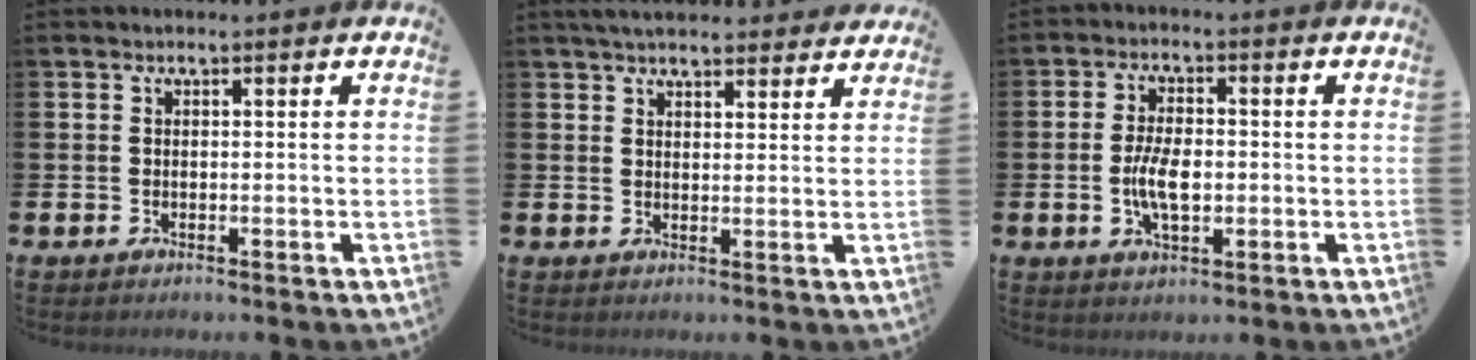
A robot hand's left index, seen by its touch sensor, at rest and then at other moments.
{"total": 4.1, "force": [4.0, 0.8, 0.9], "torque": [-0.025, -0.013, 0.074]}
{"total": 5.3, "force": [-0.6, 2.6, 4.6], "torque": [-0.078, -0.001, -0.014]}